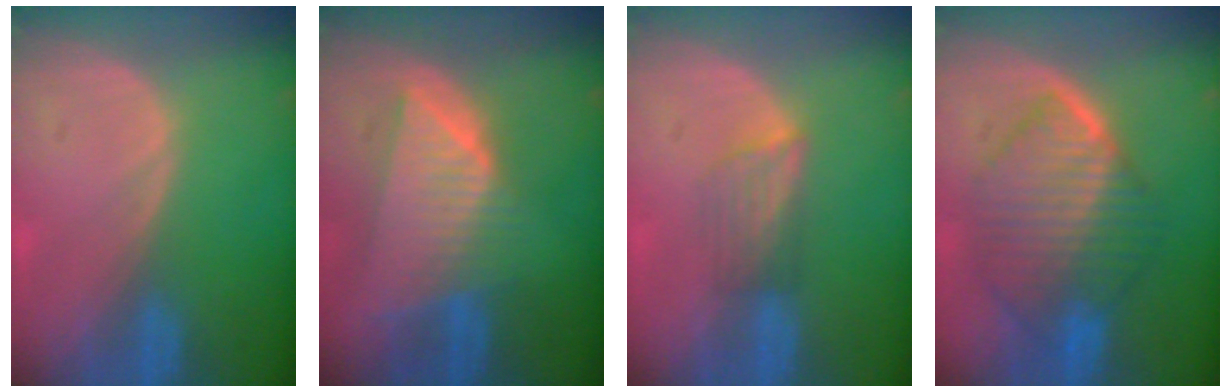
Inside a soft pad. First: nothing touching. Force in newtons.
{"total": 8.8, "press": 7.9, "slide": 3.7}
{"total": 3.5, "press": 3.2, "slide": 1.4}
{"total": 10.6, "press": 10.5, "slide": 0.9}